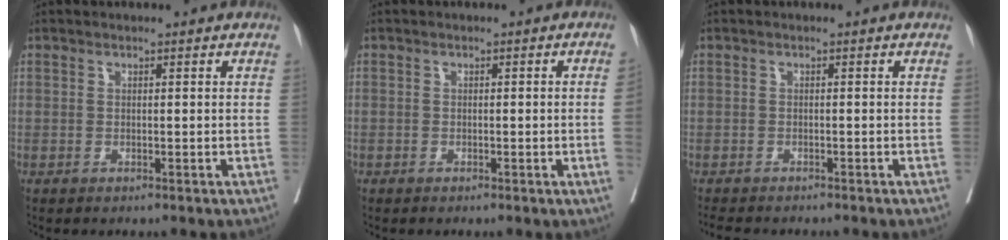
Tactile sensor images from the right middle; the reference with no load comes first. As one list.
[{"total": 1.4, "force": [-0.3, -0.2, 1.4], "torque": [-0.022, 0.000, -0.002]}, {"total": 4.7, "force": [-4.2, 1.3, 1.7], "torque": [-0.028, -0.010, -0.062]}]